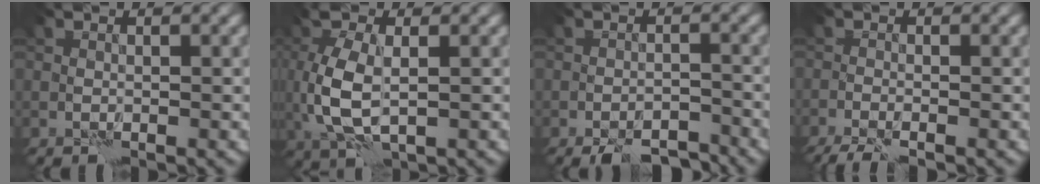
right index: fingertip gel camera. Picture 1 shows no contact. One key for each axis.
{"total": 6.0, "fx": 0.4, "fy": 3.1, "fz": 5.1, "tx": -0.127, "ty": -0.005, "tz": 0.012}
{"total": 5.0, "fx": -4.3, "fy": 1.5, "fz": 2.0, "tx": -0.023, "ty": -0.007, "tz": -0.064}
{"total": 3.3, "fx": -2.8, "fy": 0.2, "fz": 1.7, "tx": -0.038, "ty": -0.019, "tz": -0.055}